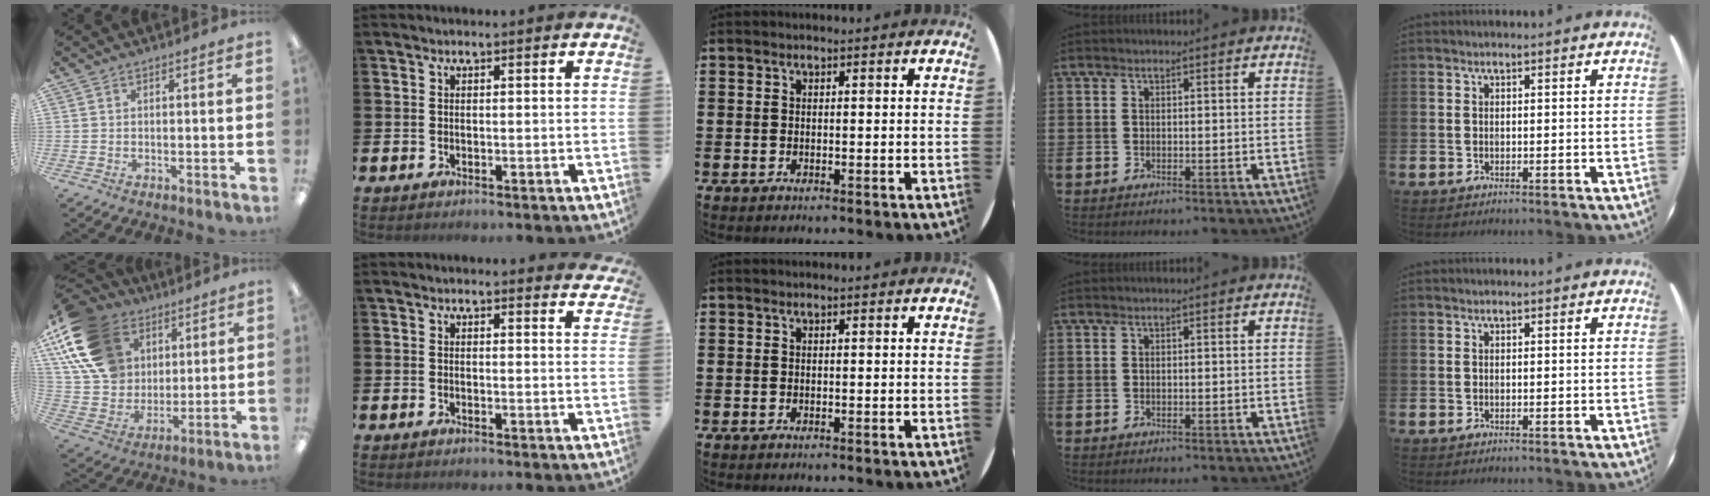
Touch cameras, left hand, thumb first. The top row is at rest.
{"thumb": {"total": 20.3, "force": [9.3, 14.9, 10.1], "torque": [-0.217, -0.028, 0.180]}, "index": {"total": 1.8, "force": [1.8, 0.1, 0.0], "torque": [-0.002, -0.007, 0.032]}}